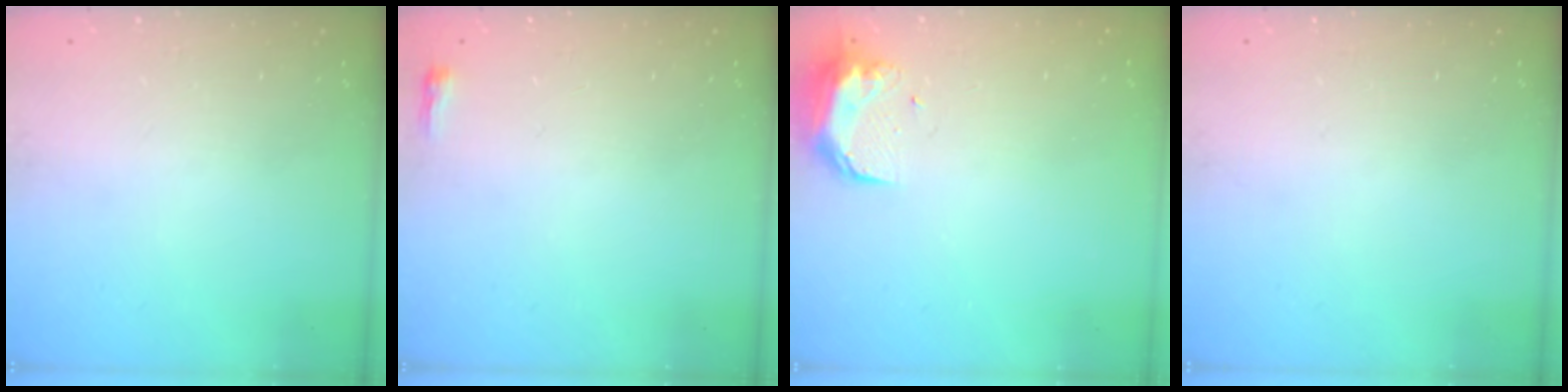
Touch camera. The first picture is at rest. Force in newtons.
{"total": 2.3, "press": 2.2, "slide": 0.7}
{"total": 9.2, "press": 9.2, "slide": 0.6}
{"total": 0.0}